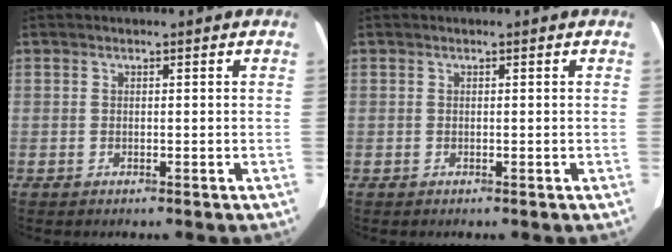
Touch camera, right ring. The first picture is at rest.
{"total": 0.0}